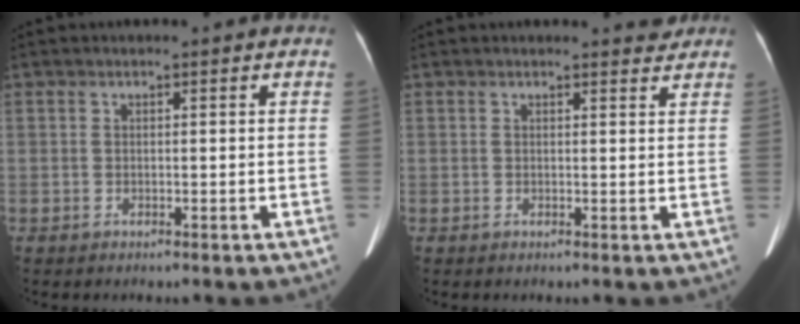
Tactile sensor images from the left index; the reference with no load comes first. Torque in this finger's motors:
{"motor_torque": [0.26, -0.07, -0.06, -0.01]}